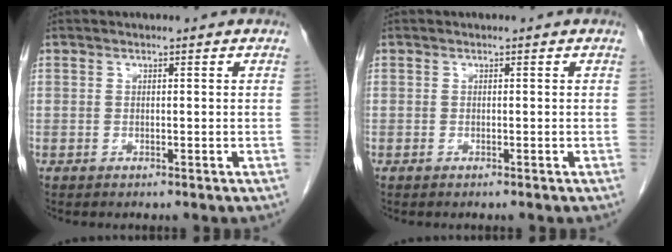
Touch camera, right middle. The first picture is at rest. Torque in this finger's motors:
{"motor_torque": [-0.45, -0.02, 0.02, -0.01]}